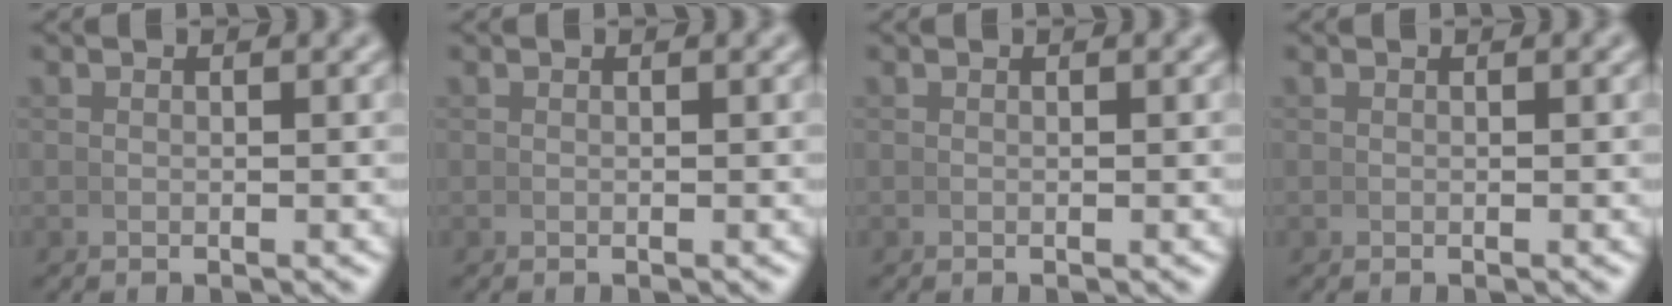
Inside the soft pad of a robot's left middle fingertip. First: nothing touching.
{"total": 0.0}
{"total": 0.0}
{"total": 0.0}